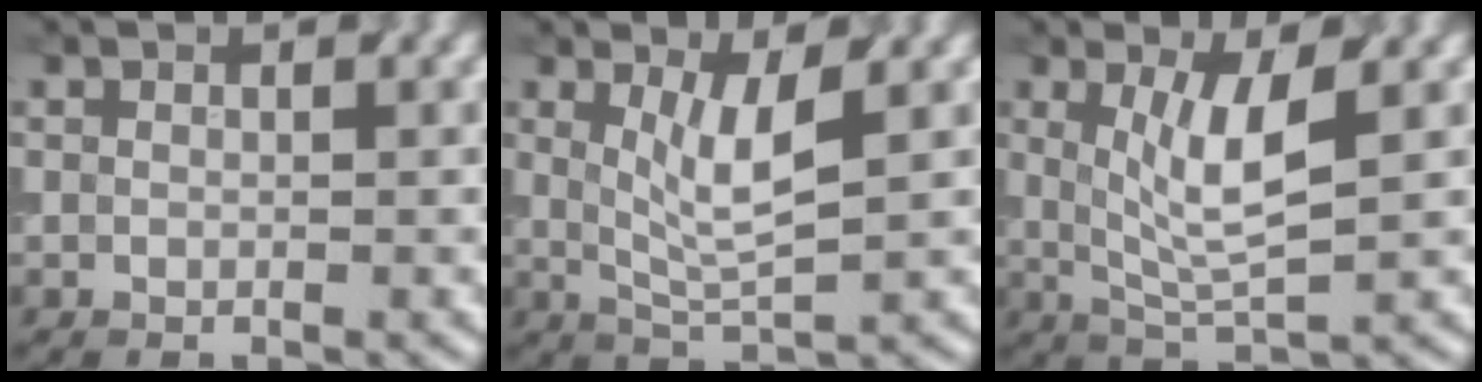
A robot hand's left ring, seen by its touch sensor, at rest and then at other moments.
{"total": 3.6, "force": [0.8, 0.6, 3.4], "torque": [-0.076, 0.000, 0.025]}
{"total": 4.5, "force": [0.7, 0.9, 4.4], "torque": [-0.088, 0.000, 0.024]}